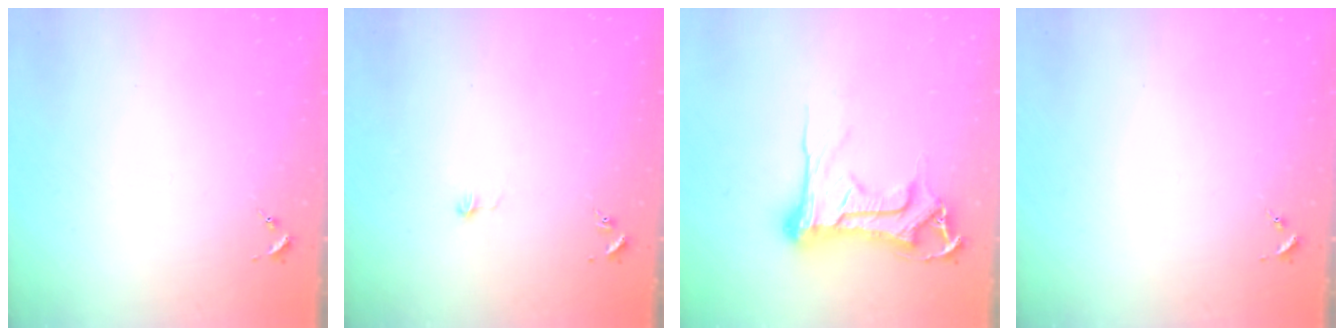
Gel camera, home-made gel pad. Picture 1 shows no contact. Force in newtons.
{"total": 3.1, "press": 3.1, "slide": 0.3}
{"total": 15.8, "press": 15.7, "slide": 1.5}
{"total": 0.0}